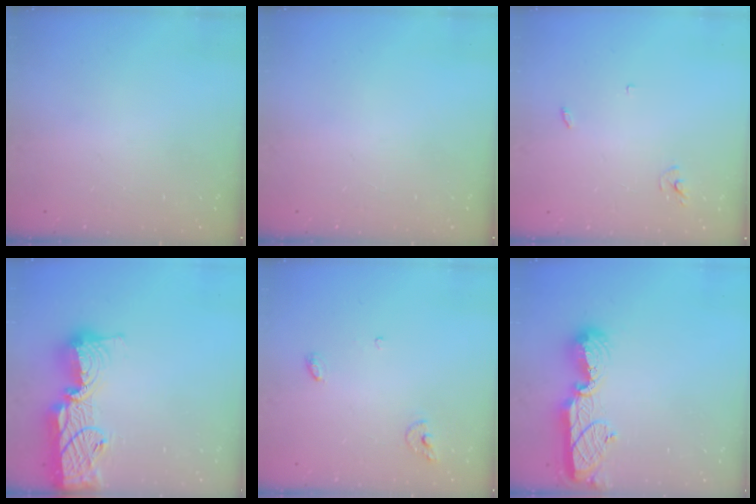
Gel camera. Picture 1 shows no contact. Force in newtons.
{"total": 0.0}
{"total": 2.5, "press": 2.5, "slide": 0.1}
{"total": 17.5, "press": 17.4, "slide": 1.3}
{"total": 5.0, "press": 5.0, "slide": 0.4}
{"total": 13.8, "press": 13.8, "slide": 1.5}